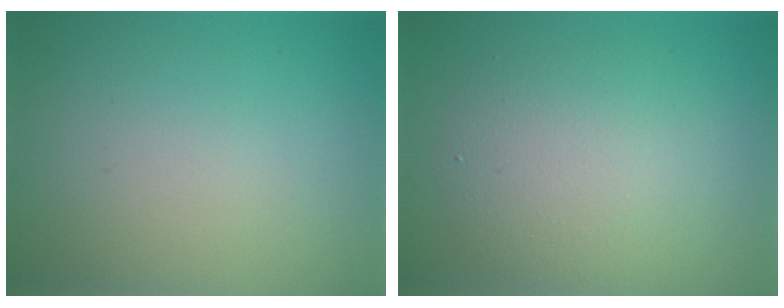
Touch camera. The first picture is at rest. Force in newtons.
{"total": 5.0, "press": 5.0, "slide": 0.3}